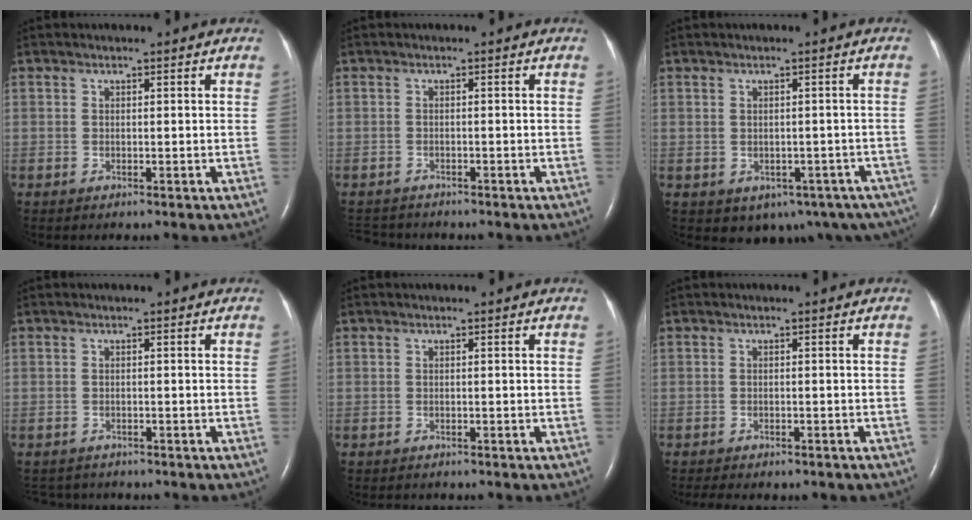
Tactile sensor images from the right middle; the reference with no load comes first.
{"total": 4.1, "force": [-3.9, 1.2, 0.5], "torque": [-0.008, -0.009, -0.062]}
{"total": 10.5, "force": [-6.0, 7.3, 4.7], "torque": [-0.058, 0.007, -0.062]}
{"total": 4.0, "force": [-3.8, 1.4, 0.3], "torque": [-0.005, -0.004, -0.054]}
{"total": 1.2, "force": [-1.1, 0.4, 0.3], "torque": [-0.011, -0.003, -0.013]}
{"total": 7.9, "force": [-6.7, 2.4, 3.4], "torque": [-0.044, 0.000, -0.075]}